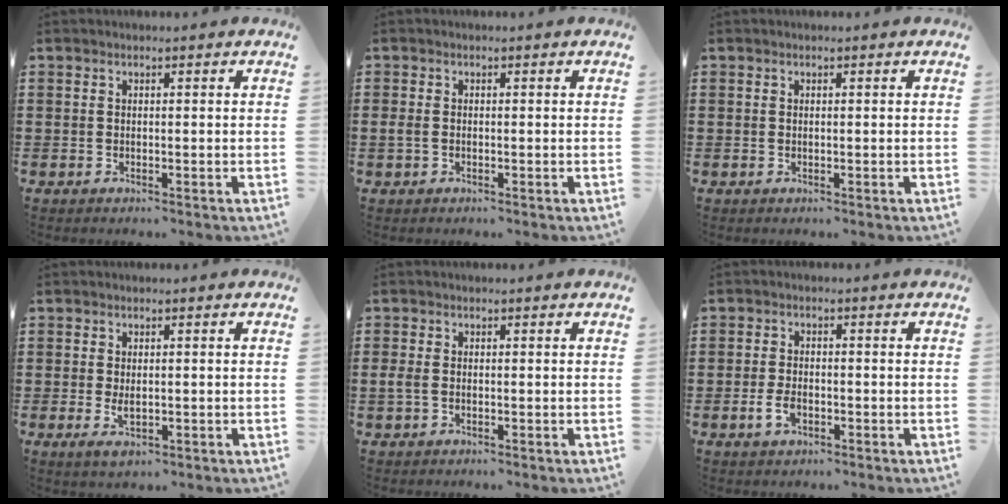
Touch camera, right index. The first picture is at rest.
{"total": 1.3, "force": [-0.3, 0.8, 0.9], "torque": [-0.027, -0.001, -0.009]}
{"total": 0.0}
{"total": 2.4, "force": [-0.3, 1.0, 2.1], "torque": [-0.049, -0.003, -0.007]}
{"total": 1.7, "force": [-0.4, 1.0, 1.3], "torque": [-0.041, -0.005, -0.013]}
{"total": 2.8, "force": [-1.1, 1.5, 2.1], "torque": [-0.046, -0.002, -0.021]}